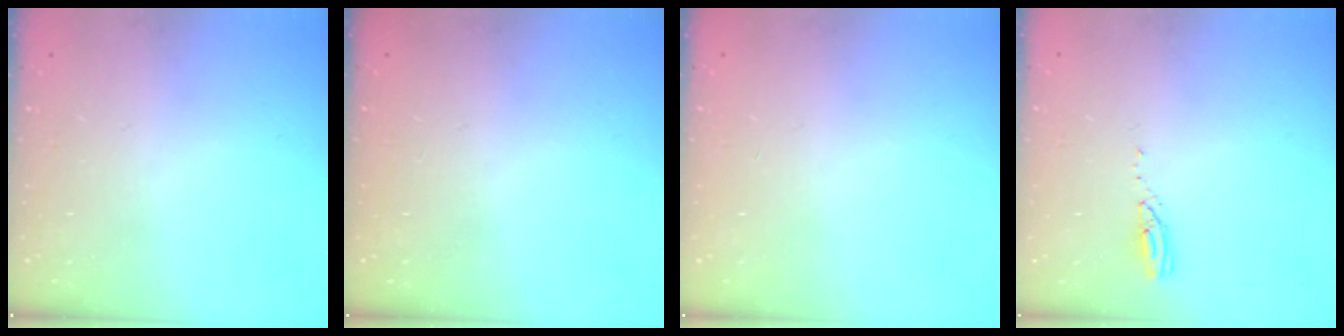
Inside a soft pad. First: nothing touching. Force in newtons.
{"total": 0.0}
{"total": 0.0}
{"total": 3.1, "press": 3.1, "slide": 0.1}